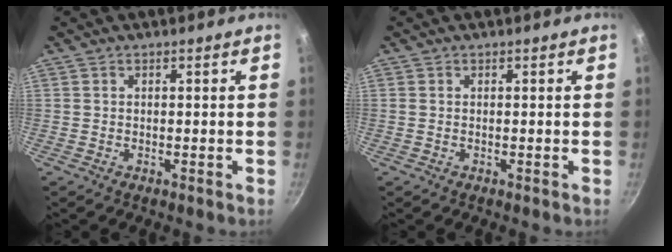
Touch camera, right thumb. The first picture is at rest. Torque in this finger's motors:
{"motor_torque": [0.03, 0.01, -0.42, 0.12, 0.04]}